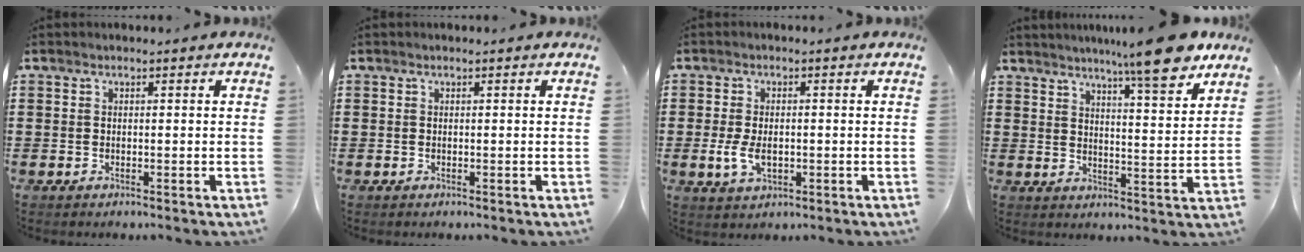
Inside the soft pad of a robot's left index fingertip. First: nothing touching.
{"total": 0.0}
{"total": 4.3, "force": [-0.6, 2.5, 3.5], "torque": [-0.079, -0.001, -0.013]}
{"total": 10.0, "force": [8.0, 0.2, 6.0], "torque": [-0.097, -0.038, 0.132]}